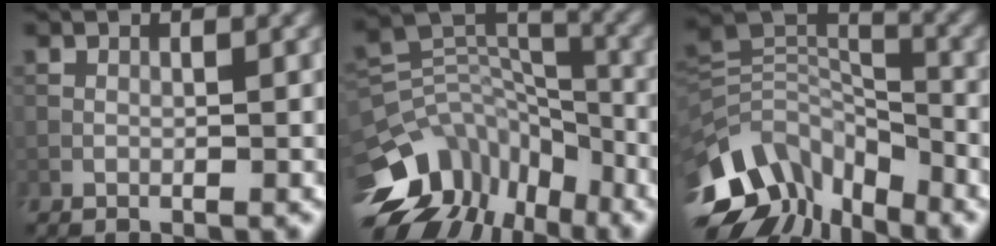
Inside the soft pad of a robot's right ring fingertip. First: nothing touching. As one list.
[{"total": 10.9, "force": [-6.5, 6.7, 5.5], "torque": [-0.105, 0.016, -0.118]}, {"total": 10.8, "force": [-5.9, 6.9, 5.9], "torque": [-0.128, 0.013, -0.125]}]